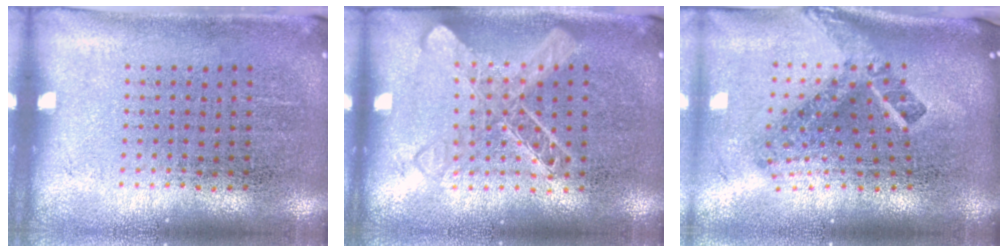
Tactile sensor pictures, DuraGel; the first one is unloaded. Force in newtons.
{"total": 1.4, "press": 1.4, "slide": 0.2}
{"total": 2.8, "press": 1.7, "slide": 2.2}